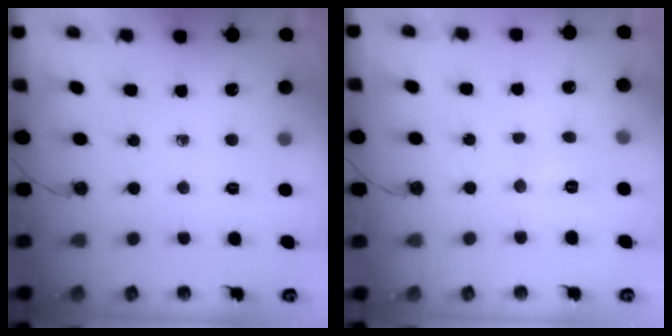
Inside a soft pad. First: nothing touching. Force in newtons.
{"total": 3.9, "press": 3.7, "slide": 1.1}